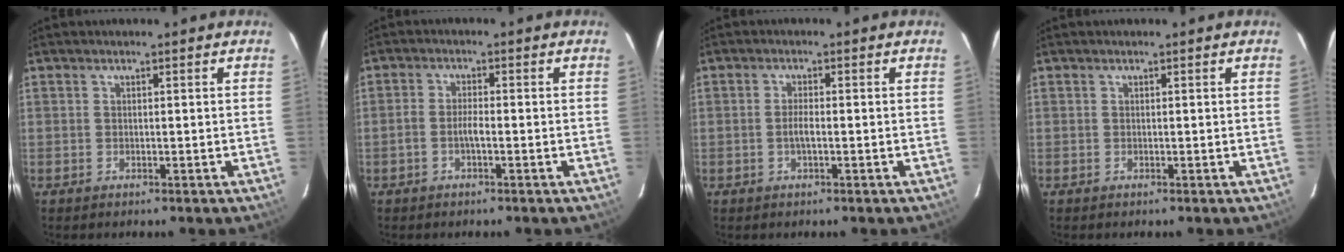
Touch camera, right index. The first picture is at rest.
{"total": 2.3, "force": [-1.0, 0.5, 2.1], "torque": [-0.048, 0.005, -0.021]}
{"total": 2.0, "force": [-0.6, 0.4, 1.9], "torque": [-0.038, -0.001, -0.011]}
{"total": 0.0}